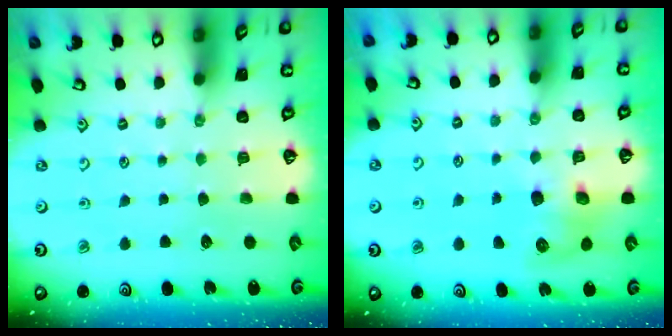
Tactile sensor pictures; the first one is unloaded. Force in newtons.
{"total": 9.3, "press": 9.2, "slide": 0.9}